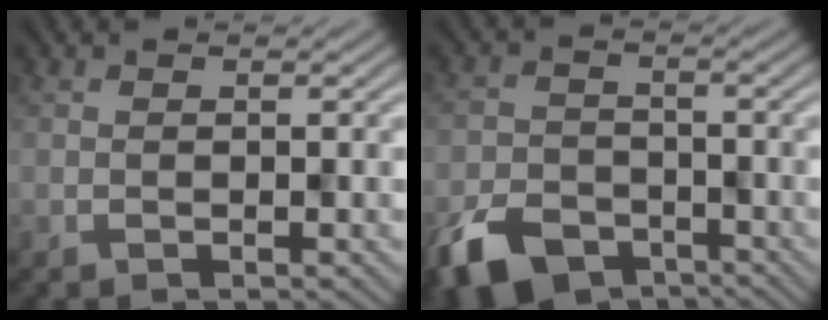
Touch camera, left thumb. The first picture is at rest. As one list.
[{"total": 7.1, "force": [-6.2, 3.2, 1.5], "torque": [-0.039, -0.016, -0.093]}]